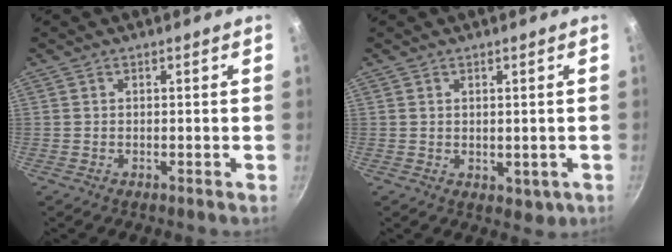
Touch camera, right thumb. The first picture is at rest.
{"total": 2.7, "force": [0.4, 1.9, 1.8], "torque": [-0.019, -0.009, 0.009]}